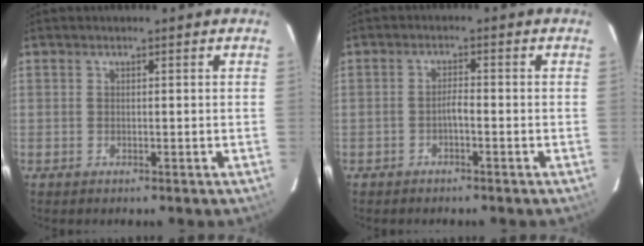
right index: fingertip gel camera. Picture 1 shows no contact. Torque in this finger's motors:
{"motor_torque": [0.39, -0.06, 0.29, 0.06]}